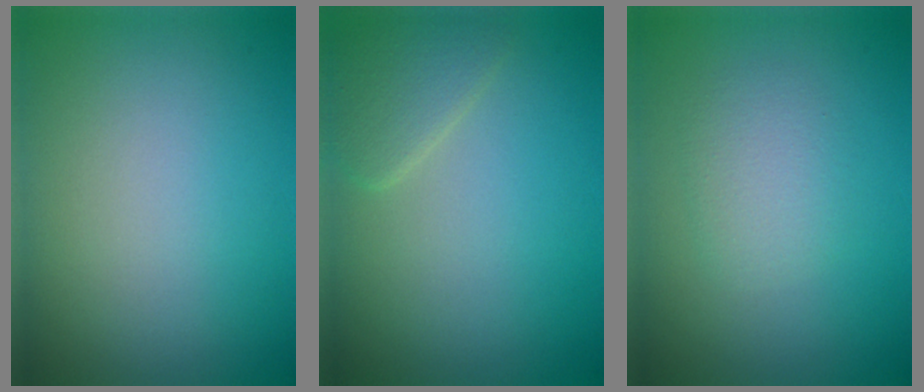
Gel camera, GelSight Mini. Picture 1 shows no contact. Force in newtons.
{"total": 2.2, "press": 2.2, "slide": 0.1}
{"total": 2.1, "press": 2.1, "slide": 0.0}